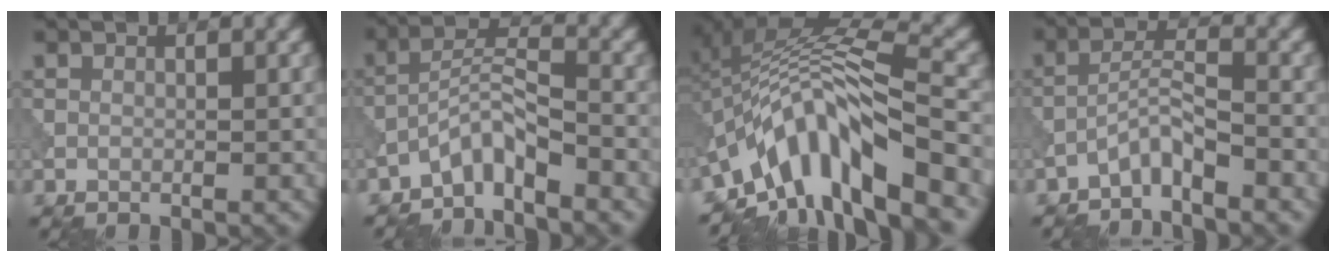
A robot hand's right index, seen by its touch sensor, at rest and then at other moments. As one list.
[{"total": 3.8, "force": [-3.1, 0.7, 2.1], "torque": [-0.037, 0.015, -0.068]}, {"total": 11.4, "force": [-6.0, 3.4, 9.0], "torque": [-0.145, 0.019, -0.111]}, {"total": 3.0, "force": [-2.5, 0.4, 1.7], "torque": [-0.033, 0.013, -0.054]}]